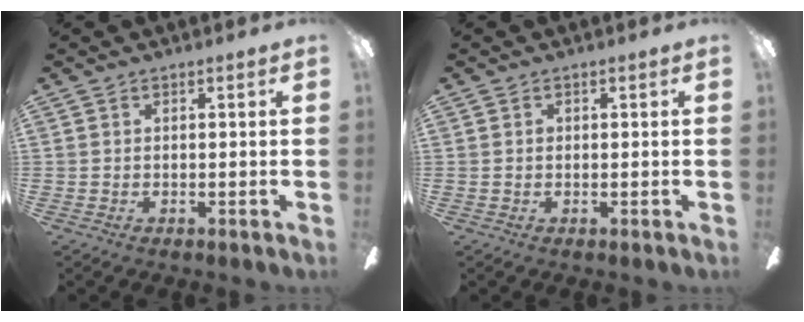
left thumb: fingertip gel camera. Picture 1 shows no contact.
{"total": 0.6, "force": [0.2, 0.5, 0.2], "torque": [-0.003, 0.004, 0.002]}